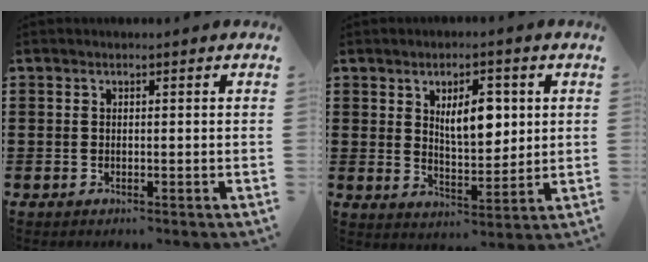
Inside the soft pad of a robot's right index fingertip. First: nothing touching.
{"total": 7.1, "force": [2.1, 3.5, 5.8], "torque": [-0.098, 0.002, 0.029]}